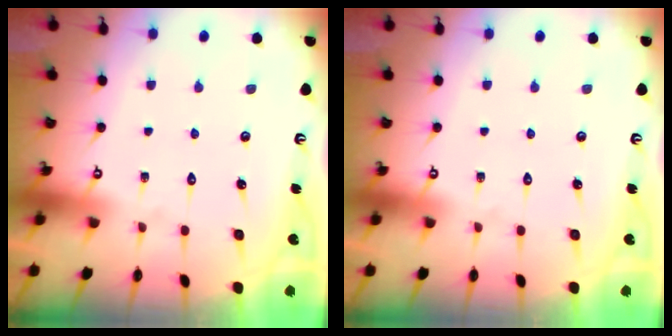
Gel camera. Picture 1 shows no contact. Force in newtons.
{"total": 0.0}